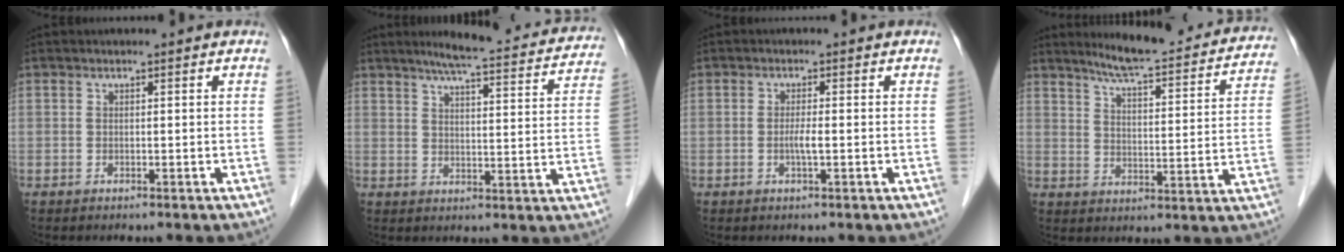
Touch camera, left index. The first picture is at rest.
{"total": 19.1, "force": [17.2, 2.0, 8.2], "torque": [-0.102, -0.009, 0.205]}
{"total": 1.8, "force": [-0.4, 0.0, 1.8], "torque": [-0.036, -0.001, -0.008]}
{"total": 20.5, "force": [18.5, 2.5, 8.5], "torque": [-0.113, -0.026, 0.232]}